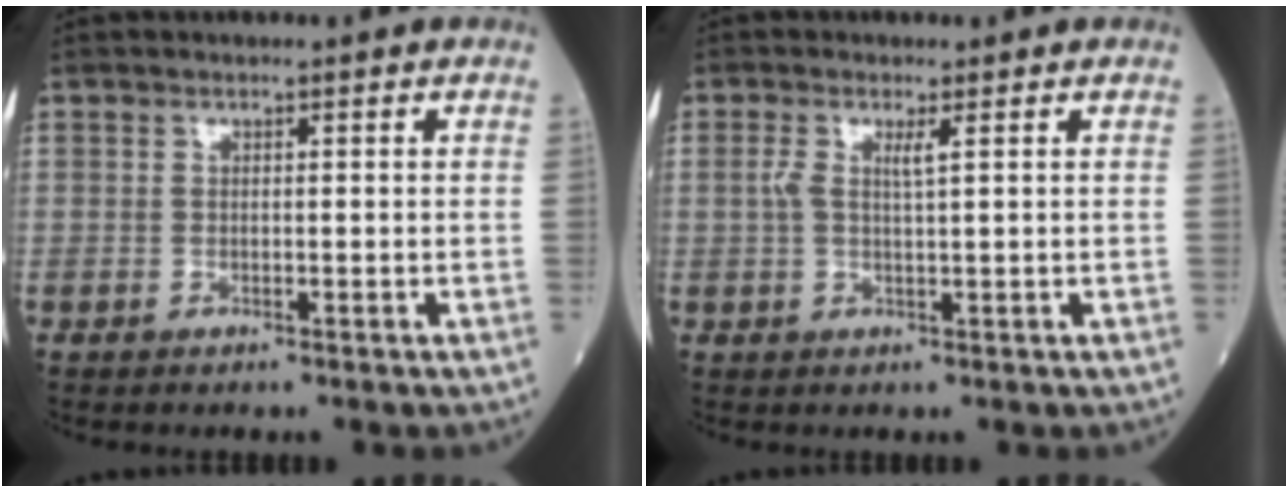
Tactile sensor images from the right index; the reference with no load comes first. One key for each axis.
{"total": 2.6, "fx": 0.8, "fy": 0.2, "fz": 2.4, "tx": -0.057, "ty": 0.007, "tz": 0.016}